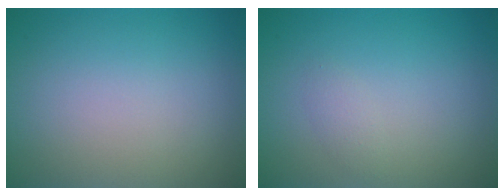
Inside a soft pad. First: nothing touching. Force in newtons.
{"total": 0.9, "press": 0.9, "slide": 0.0}